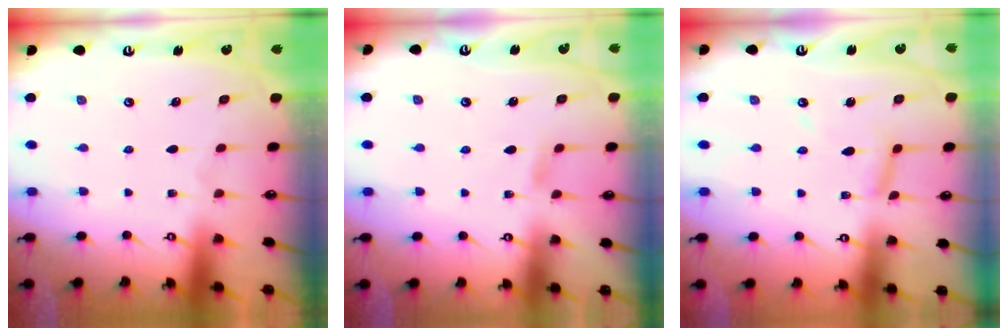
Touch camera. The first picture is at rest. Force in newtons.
{"total": 4.7, "press": 4.6, "slide": 0.6}
{"total": 7.1, "press": 7.1, "slide": 0.4}